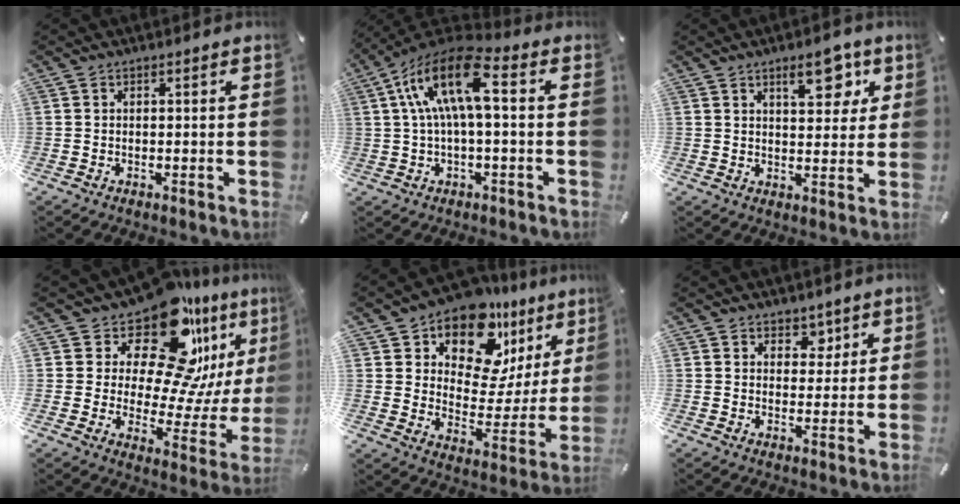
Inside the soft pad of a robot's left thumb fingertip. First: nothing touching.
{"total": 16.6, "force": [3.1, 6.6, 14.9], "torque": [-0.307, -0.002, 0.049]}
{"total": 9.4, "force": [4.9, 4.6, 6.5], "torque": [-0.068, -0.023, 0.074]}
{"total": 21.8, "force": [15.1, 10.0, 12.2], "torque": [-0.172, -0.130, 0.253]}
{"total": 16.1, "force": [11.4, 9.1, 6.7], "torque": [-0.107, -0.096, 0.202]}
{"total": 4.7, "force": [2.8, 3.7, 0.9], "torque": [0.009, -0.017, 0.043]}